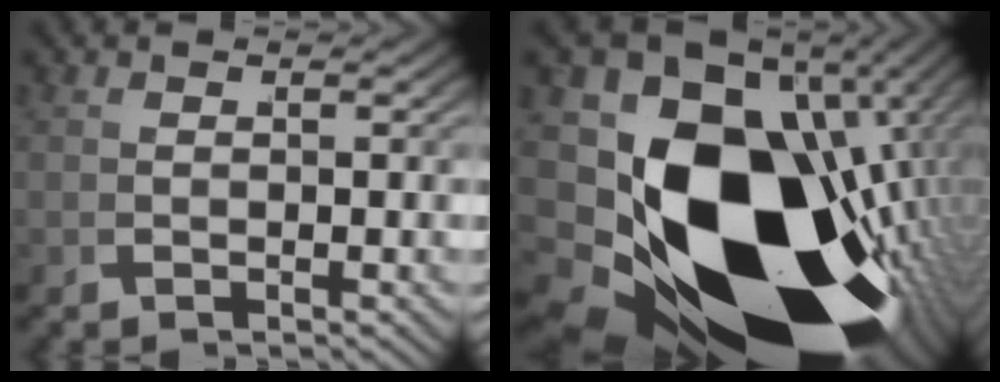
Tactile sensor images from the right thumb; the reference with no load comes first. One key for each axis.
{"total": 36.5, "fx": -6.8, "fy": 22.7, "fz": 27.7, "tx": -0.459, "ty": -0.088, "tz": -0.072}